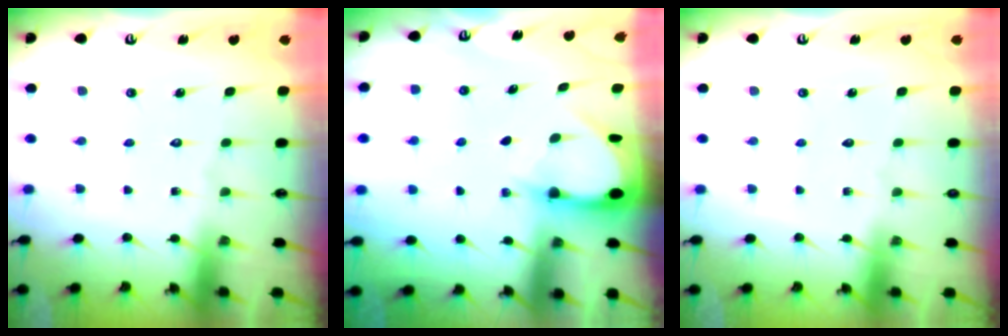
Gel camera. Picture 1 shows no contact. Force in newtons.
{"total": 2.9, "press": 2.9, "slide": 0.3}
{"total": 0.0}